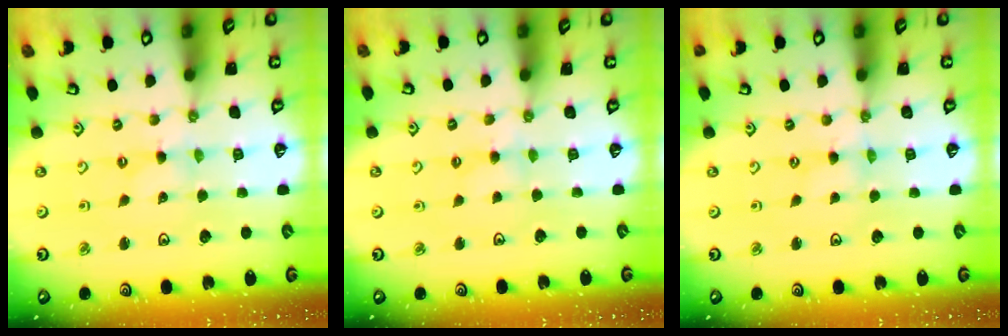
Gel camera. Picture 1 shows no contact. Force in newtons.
{"total": 2.4, "press": 2.4, "slide": 0.5}
{"total": 0.0}